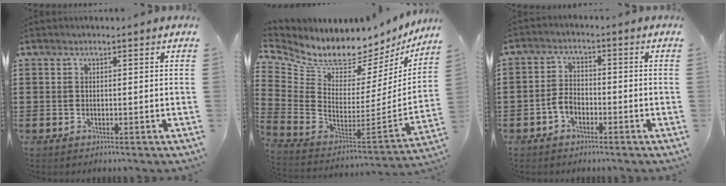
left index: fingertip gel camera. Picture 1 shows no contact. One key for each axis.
{"total": 6.3, "fx": 5.7, "fy": 2.0, "fz": 1.8, "tx": -0.077, "ty": -0.062, "tz": 0.095}
{"total": 3.2, "fx": -1.7, "fy": 1.9, "fz": 2.0, "tx": -0.053, "ty": 0.002, "tz": -0.040}